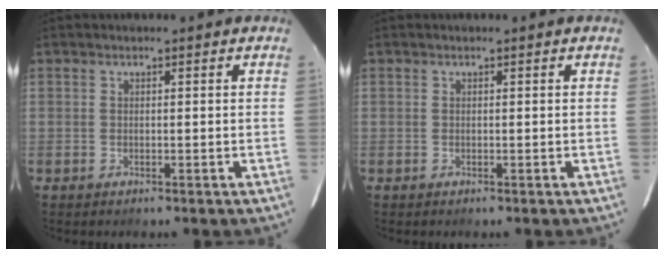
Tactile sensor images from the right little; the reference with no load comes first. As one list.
[{"total": 0.0}]